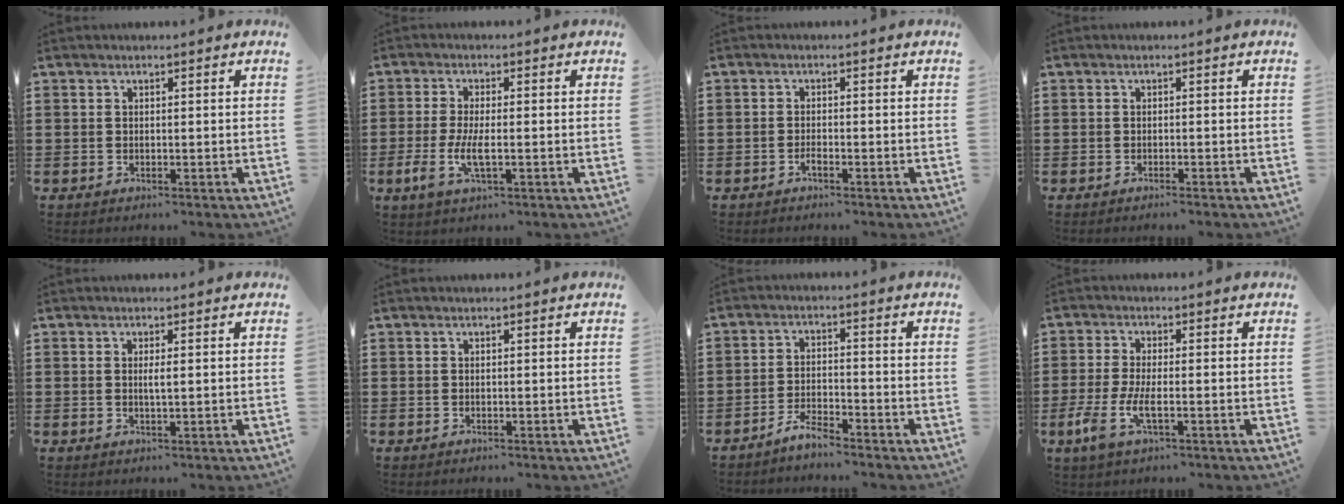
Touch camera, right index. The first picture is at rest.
{"total": 5.2, "force": [-1.4, 1.5, 4.8], "torque": [-0.109, -0.009, -0.032]}
{"total": 1.1, "force": [-0.9, 0.2, 0.6], "torque": [-0.015, -0.006, -0.016]}
{"total": 0.7, "force": [-0.6, -0.2, 0.3], "torque": [-0.007, -0.004, -0.012]}
{"total": 1.6, "force": [0.2, 0.2, 1.6], "torque": [-0.031, -0.001, 0.002]}
{"total": 0.0}
{"total": 3.5, "force": [-3.3, 0.3, 1.0], "torque": [-0.027, 0.007, -0.068]}
{"total": 5.5, "force": [-2.0, 1.5, 4.9], "torque": [-0.122, -0.020, -0.043]}